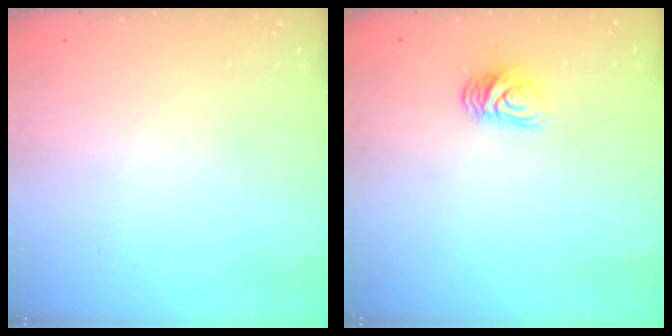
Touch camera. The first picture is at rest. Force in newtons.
{"total": 6.6, "press": 6.6, "slide": 0.7}